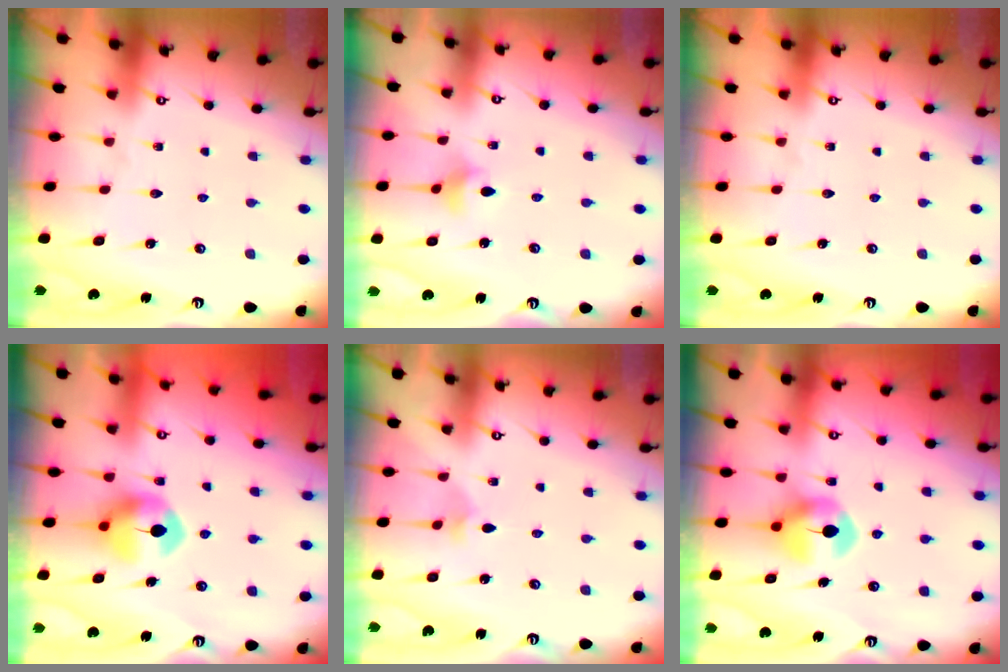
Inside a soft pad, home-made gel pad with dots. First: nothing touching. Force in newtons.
{"total": 4.8, "press": 4.7, "slide": 1.0}
{"total": 0.0}
{"total": 9.7, "press": 9.7, "slide": 0.5}
{"total": 2.2, "press": 2.1, "slide": 0.6}
{"total": 8.8, "press": 8.7, "slide": 0.5}